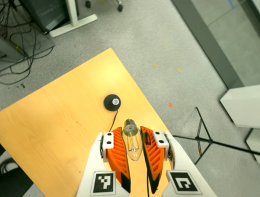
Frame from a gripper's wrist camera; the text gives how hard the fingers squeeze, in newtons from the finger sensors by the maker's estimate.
{"total": 19.4, "left": 22.0, "right": 16.8}